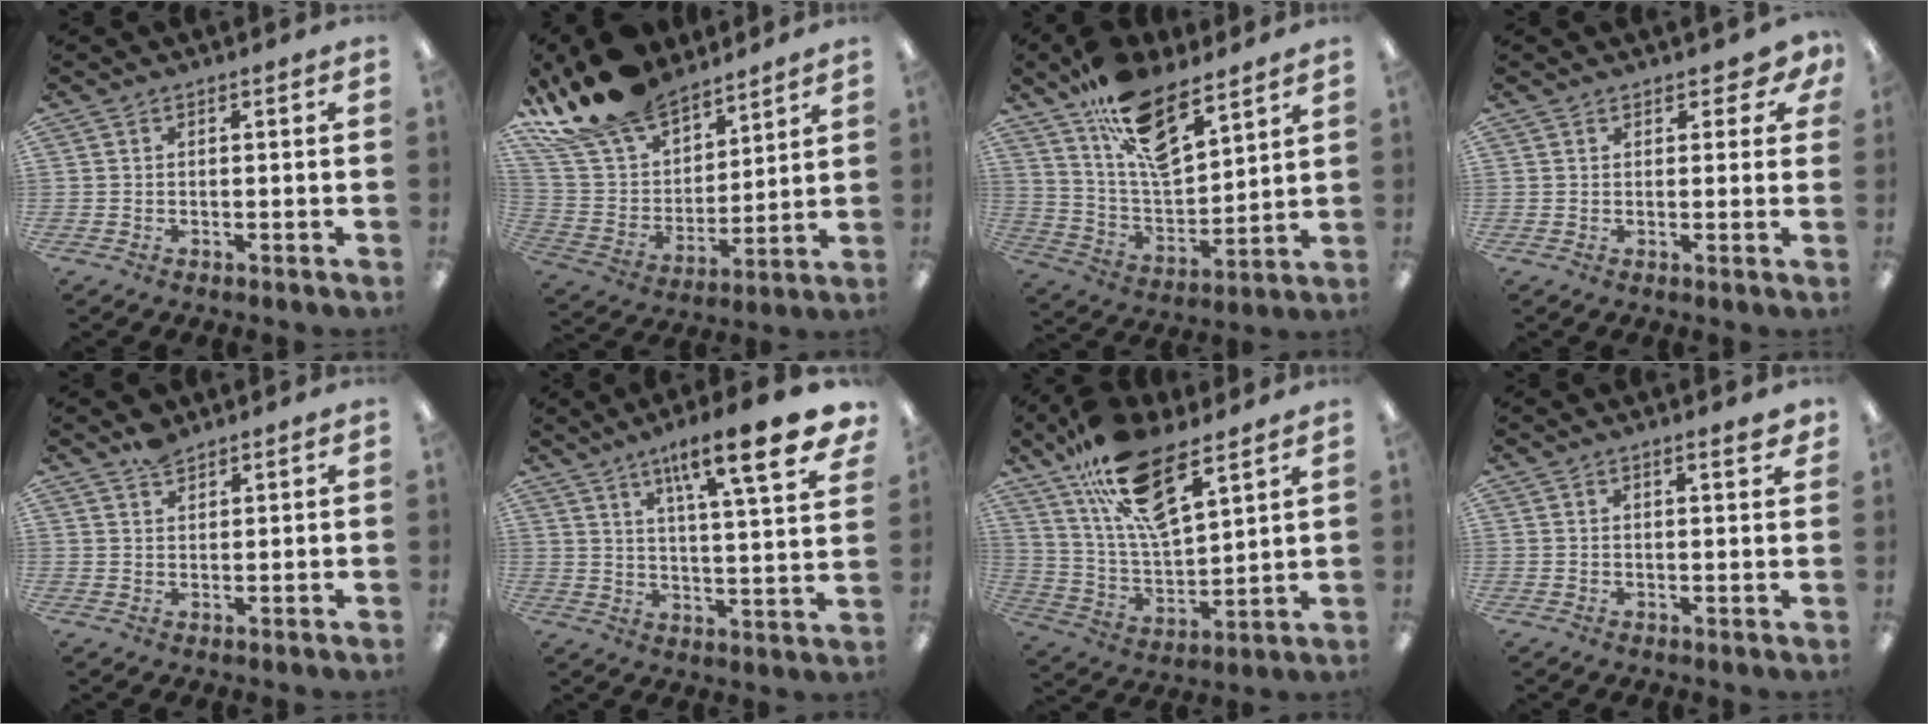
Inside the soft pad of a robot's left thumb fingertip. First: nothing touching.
{"total": 21.2, "force": [17.7, 9.0, 7.4], "torque": [-0.164, -0.110, 0.328]}
{"total": 16.5, "force": [11.5, 6.8, 9.6], "torque": [-0.174, -0.064, 0.207]}
{"total": 3.6, "force": [2.2, 2.0, 2.0], "torque": [-0.025, 0.001, 0.038]}
{"total": 3.1, "force": [2.8, 1.1, 0.9], "torque": [-0.015, -0.012, 0.051]}
{"total": 17.6, "force": [11.5, 2.8, 13.0], "torque": [-0.192, -0.069, 0.171]}
{"total": 18.6, "force": [12.3, 6.8, 12.2], "torque": [-0.234, -0.062, 0.215]}
{"total": 2.9, "force": [2.3, 0.4, 1.7], "torque": [-0.021, -0.010, 0.036]}